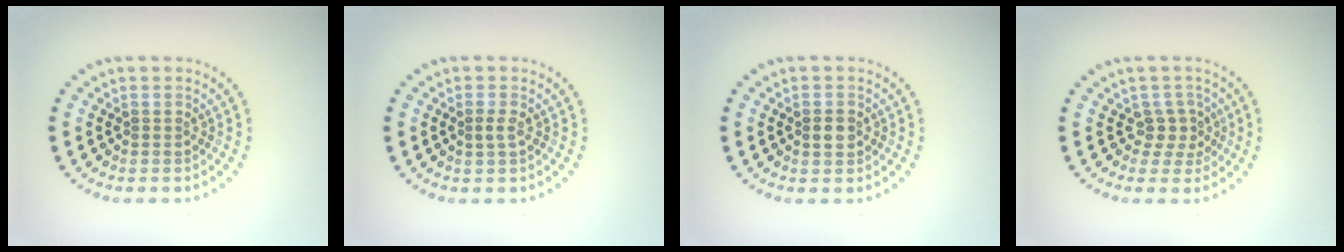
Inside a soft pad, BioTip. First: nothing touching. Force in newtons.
{"total": 1.1, "press": 1.0, "slide": 0.5}
{"total": 1.5, "press": 1.4, "slide": 0.2}
{"total": 2.1, "press": 1.6, "slide": 1.4}